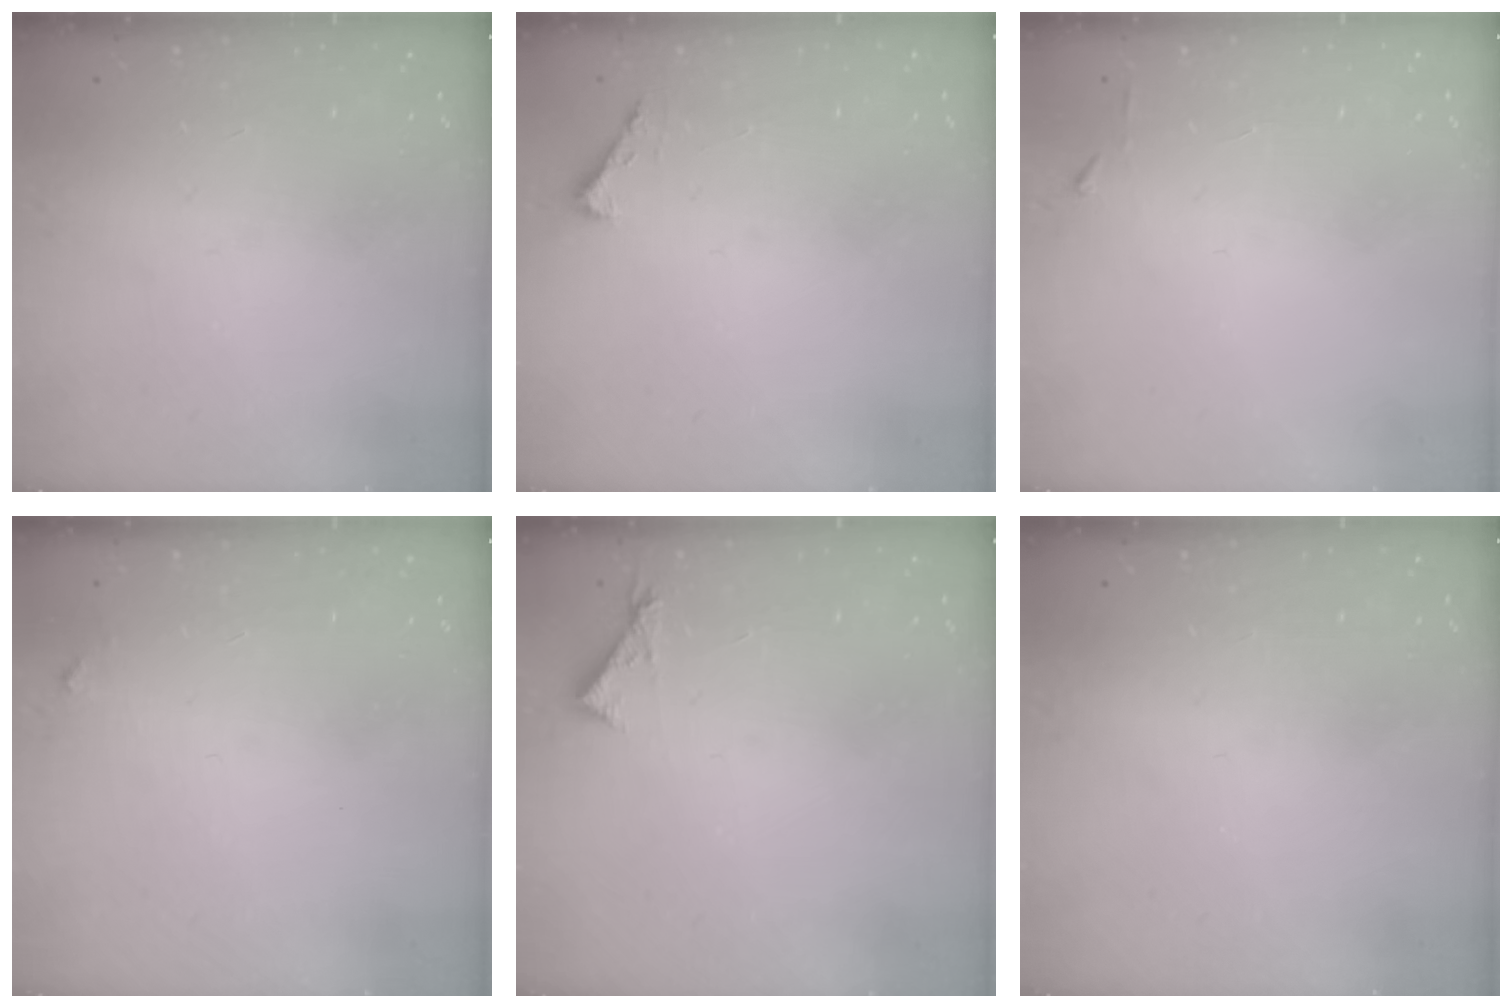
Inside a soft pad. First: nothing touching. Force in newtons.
{"total": 2.3, "press": 2.3, "slide": 0.3}
{"total": 3.2, "press": 3.2, "slide": 0.4}
{"total": 3.1, "press": 3.1, "slide": 0.1}
{"total": 4.7, "press": 4.7, "slide": 0.4}
{"total": 0.0}